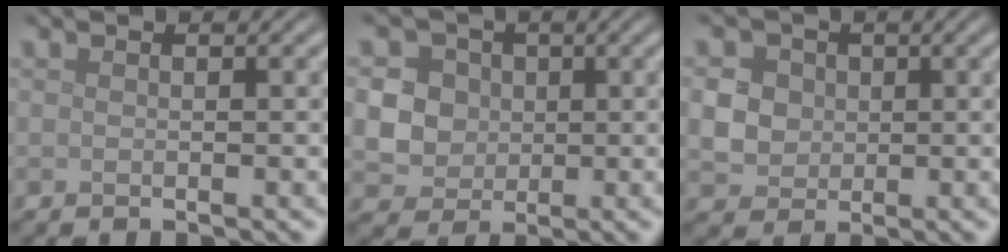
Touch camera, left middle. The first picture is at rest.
{"total": 6.9, "force": [1.3, 6.1, 2.8], "torque": [-0.051, 0.024, 0.016]}
{"total": 4.3, "force": [0.7, 3.9, 1.8], "torque": [-0.039, 0.012, 0.013]}